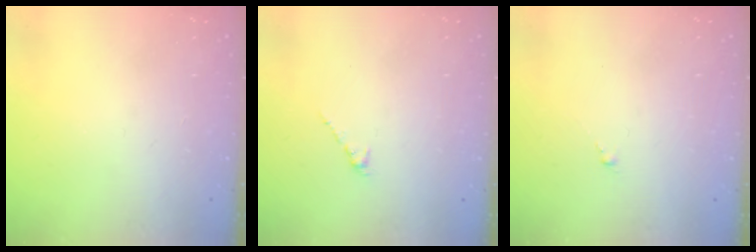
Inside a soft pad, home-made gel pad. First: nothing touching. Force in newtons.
{"total": 1.3, "press": 1.2, "slide": 0.5}
{"total": 0.5, "press": 0.4, "slide": 0.4}